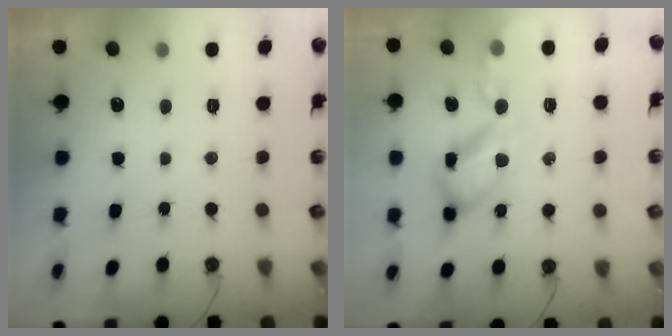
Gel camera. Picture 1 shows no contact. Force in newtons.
{"total": 16.2, "press": 16.0, "slide": 2.6}